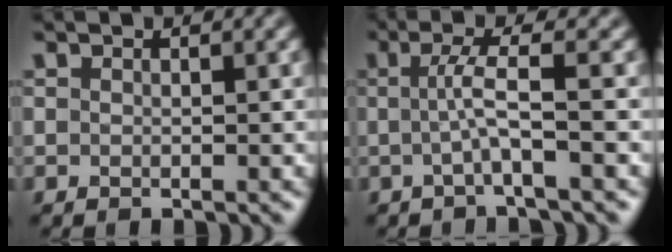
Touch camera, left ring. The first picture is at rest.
{"total": 3.1, "force": [-0.3, 0.4, 3.1], "torque": [-0.059, 0.002, -0.009]}